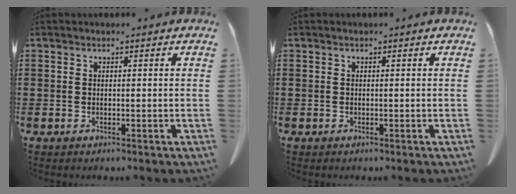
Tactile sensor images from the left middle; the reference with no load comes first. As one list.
[{"total": 0.0}]